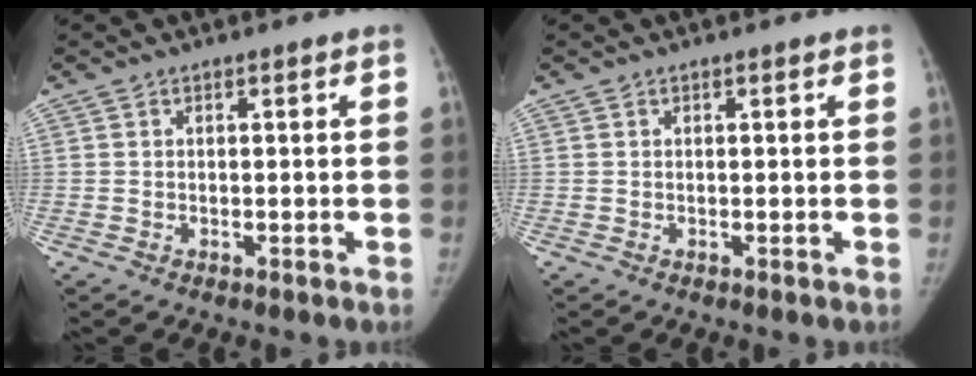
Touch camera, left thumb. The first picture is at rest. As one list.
[{"total": 0.0}]